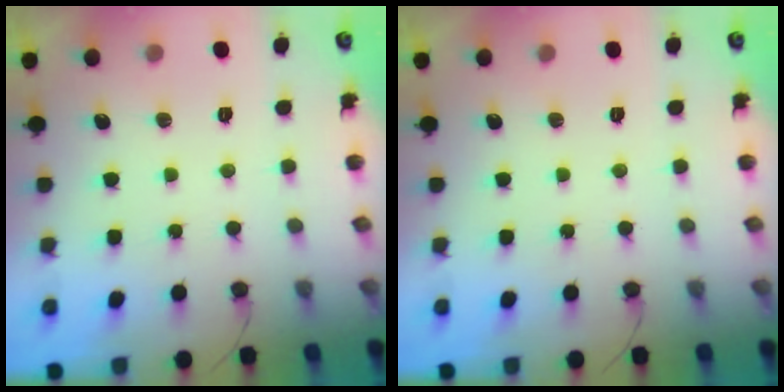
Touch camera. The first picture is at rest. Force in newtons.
{"total": 0.0}